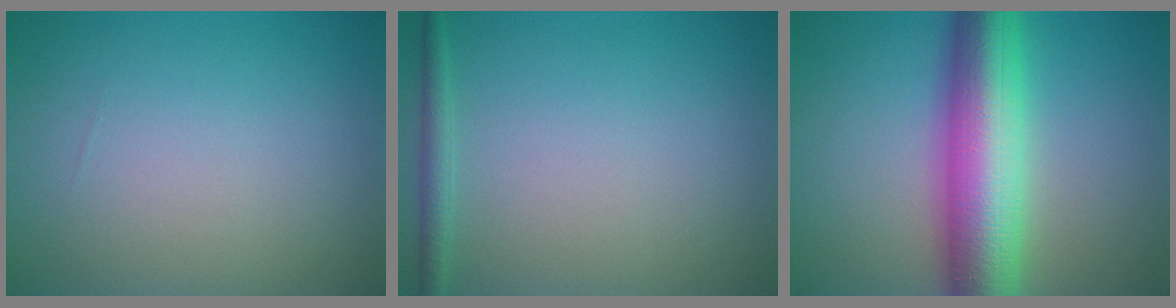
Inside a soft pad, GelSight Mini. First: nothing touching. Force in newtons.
{"total": 1.4, "press": 1.4, "slide": 0.1}
{"total": 11.0, "press": 11.0, "slide": 0.0}